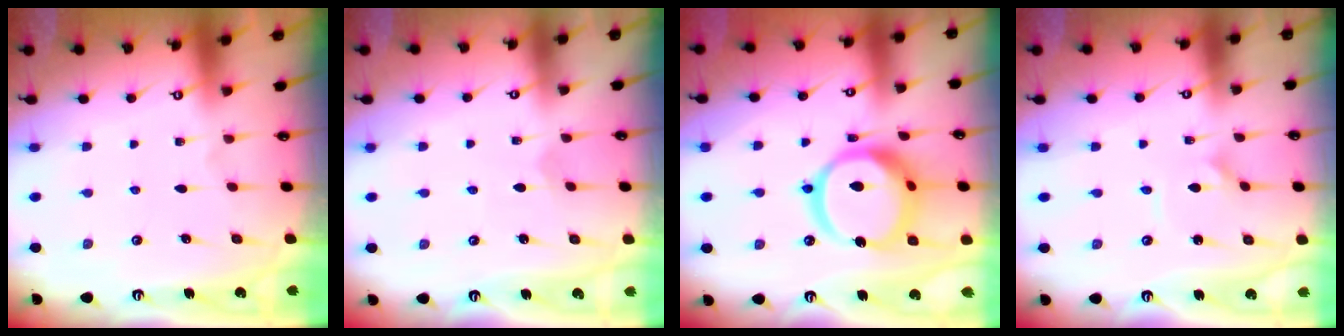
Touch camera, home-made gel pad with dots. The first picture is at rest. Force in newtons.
{"total": 0.9, "press": 0.9, "slide": 0.0}
{"total": 19.3, "press": 19.2, "slide": 1.9}
{"total": 1.6, "press": 1.6, "slide": 0.1}